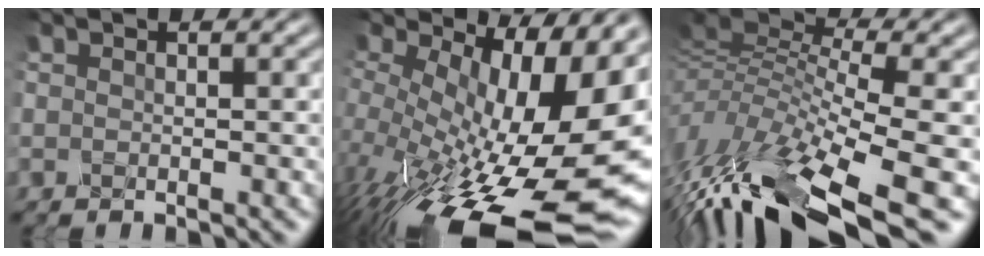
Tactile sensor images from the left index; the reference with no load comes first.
{"total": 18.6, "force": [-1.5, 8.3, 16.5], "torque": [-0.242, -0.043, -0.009]}
{"total": 10.2, "force": [-4.4, 3.7, 8.4], "torque": [-0.189, 0.010, -0.068]}